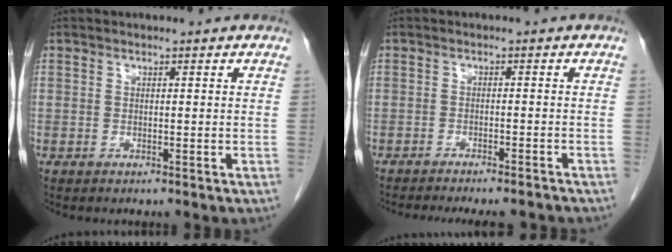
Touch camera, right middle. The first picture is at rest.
{"total": 11.2, "force": [-10.1, 1.8, 4.4], "torque": [-0.055, -0.007, -0.123]}